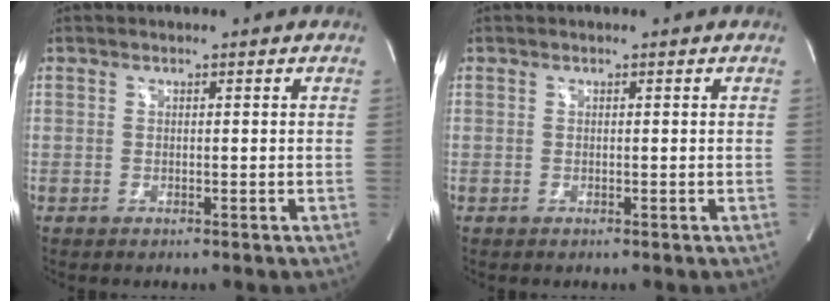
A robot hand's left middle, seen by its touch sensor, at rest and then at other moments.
{"total": 0.0}